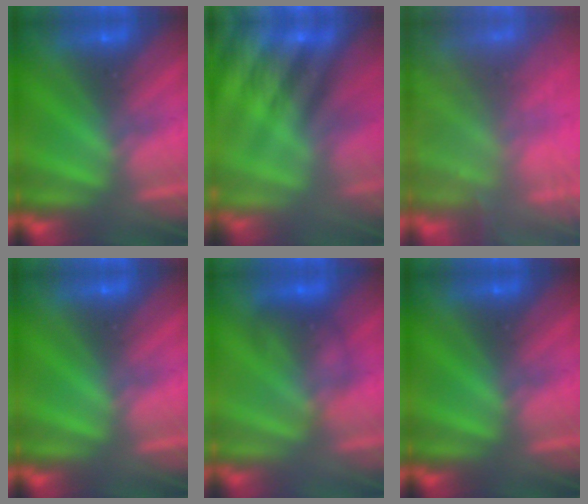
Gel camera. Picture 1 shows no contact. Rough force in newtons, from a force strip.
{"total": 8.4}
{"total": 11.3}
{"total": 0.0}
{"total": 1.7}
{"total": 0.0}